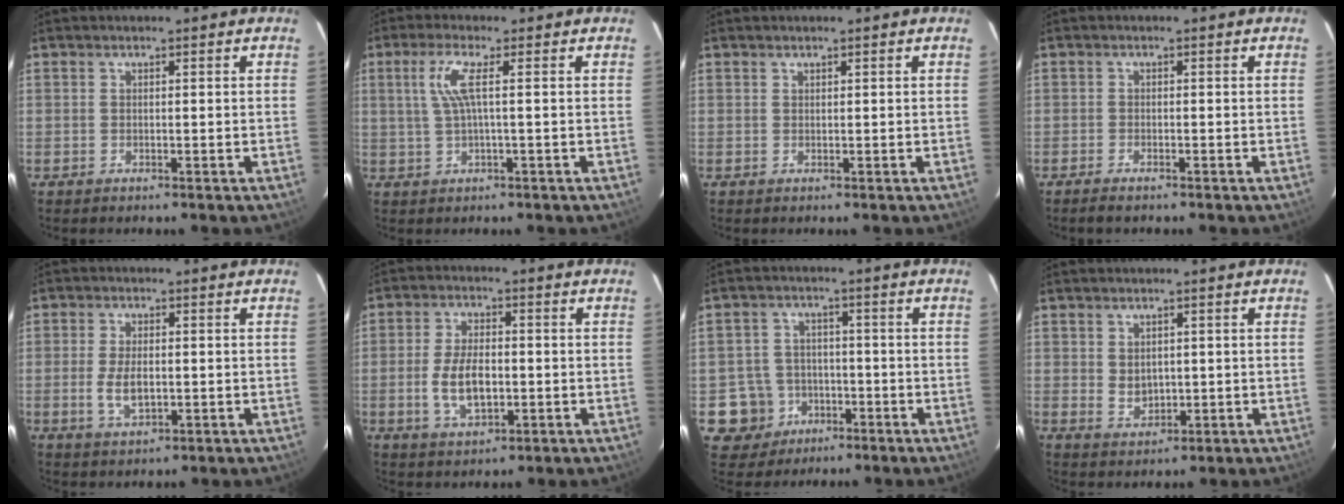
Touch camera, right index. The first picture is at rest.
{"total": 4.8, "force": [0.8, -0.1, 4.7], "torque": [-0.094, 0.002, 0.022]}
{"total": 0.0}
{"total": 1.9, "force": [-1.6, 0.4, 0.9], "torque": [-0.024, -0.003, -0.031]}
{"total": 5.2, "force": [-0.9, 2.5, 4.5], "torque": [-0.094, -0.005, -0.015]}
{"total": 8.1, "force": [-1.5, 4.0, 6.9], "torque": [-0.141, -0.003, -0.024]}
{"total": 8.3, "force": [-3.1, 7.7, 0.5], "torque": [-0.034, 0.031, -0.039]}
{"total": 3.5, "force": [0.4, 2.8, 2.0], "torque": [-0.034, -0.002, 0.014]}